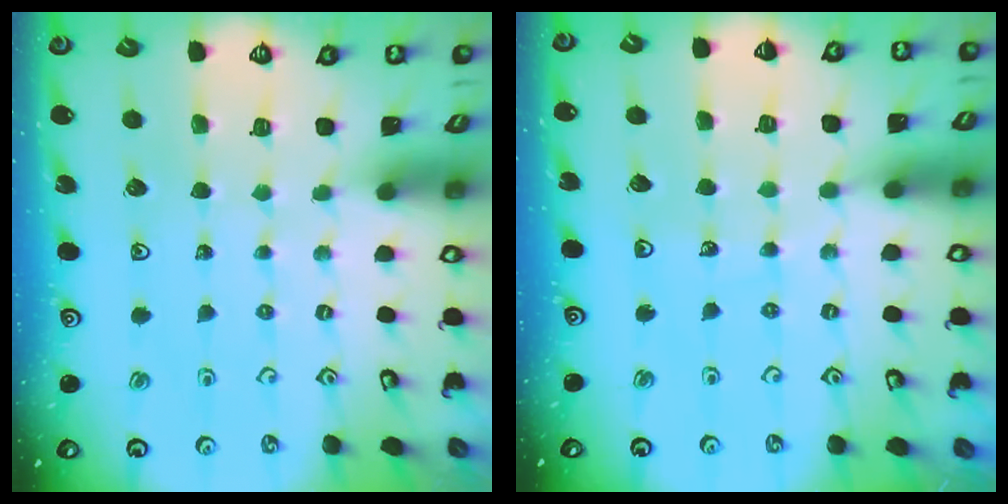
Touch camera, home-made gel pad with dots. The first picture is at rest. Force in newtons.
{"total": 3.8, "press": 3.7, "slide": 0.4}